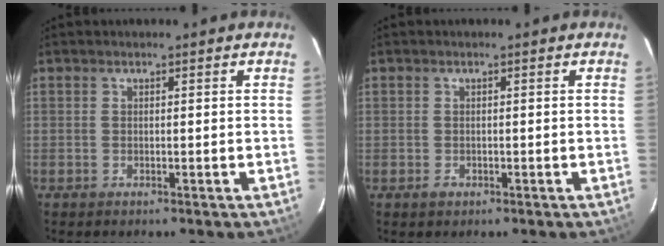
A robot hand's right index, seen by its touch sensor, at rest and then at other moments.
{"total": 1.4, "force": [-0.6, 1.2, 0.3], "torque": [-0.005, 0.002, -0.006]}